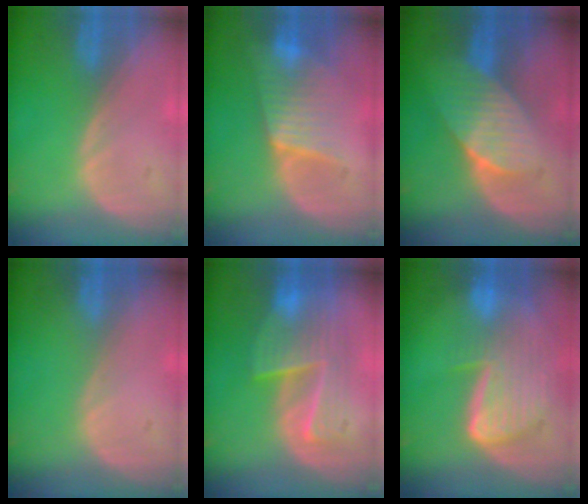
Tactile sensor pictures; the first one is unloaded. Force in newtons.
{"total": 6.4, "press": 6.3, "slide": 0.7}
{"total": 7.5, "press": 6.7, "slide": 3.4}
{"total": 0.0}
{"total": 7.3, "press": 7.3, "slide": 0.8}
{"total": 9.2, "press": 8.1, "slide": 4.5}